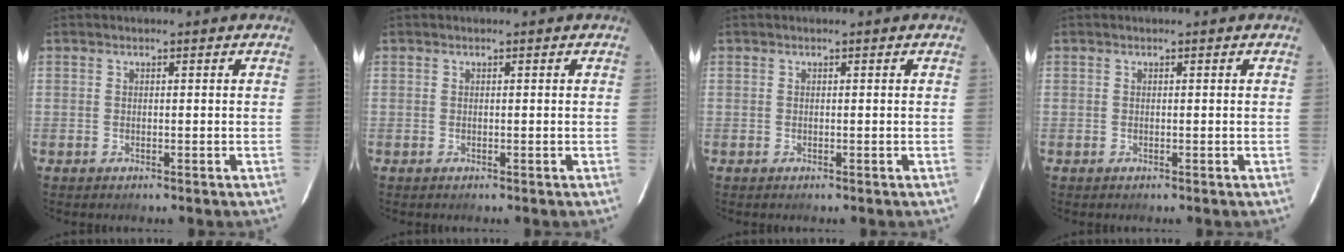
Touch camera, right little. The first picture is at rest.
{"total": 0.0}
{"total": 0.0}
{"total": 0.0}